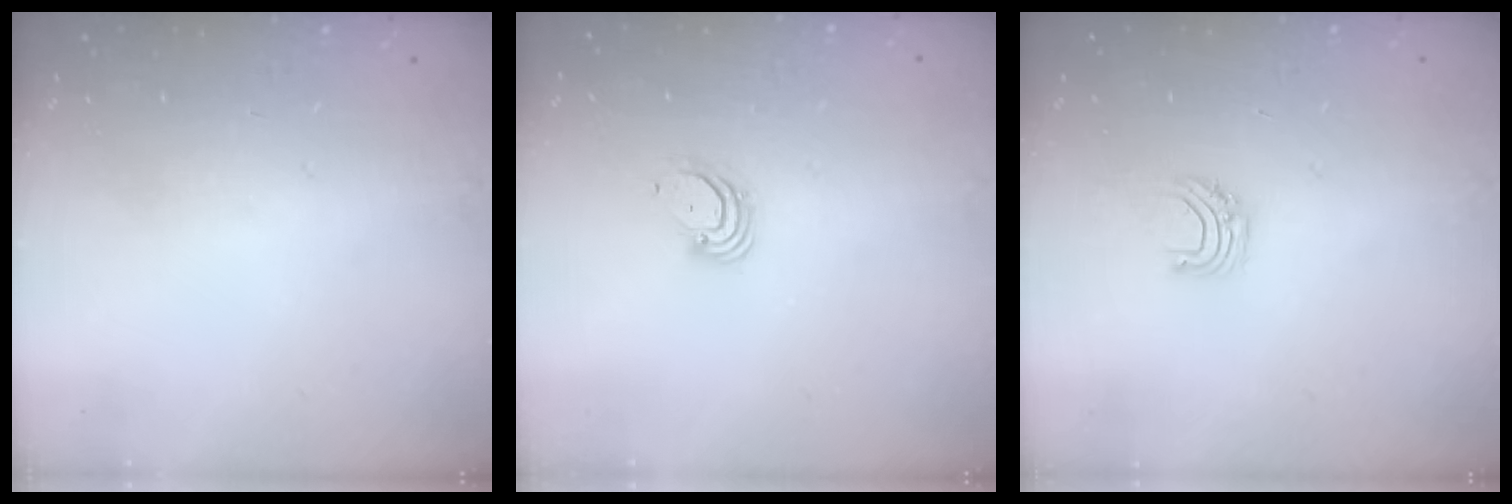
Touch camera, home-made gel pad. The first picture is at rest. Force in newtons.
{"total": 3.7, "press": 3.7, "slide": 0.1}
{"total": 5.8, "press": 5.8, "slide": 0.6}